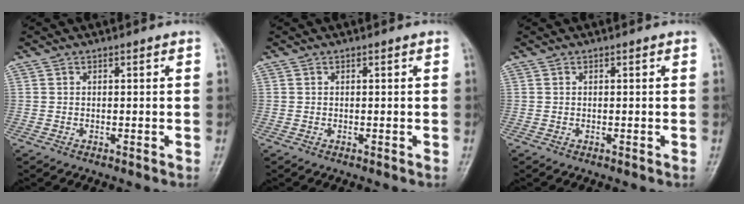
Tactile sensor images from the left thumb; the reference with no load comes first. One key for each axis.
{"total": 0.0}
{"total": 0.0}